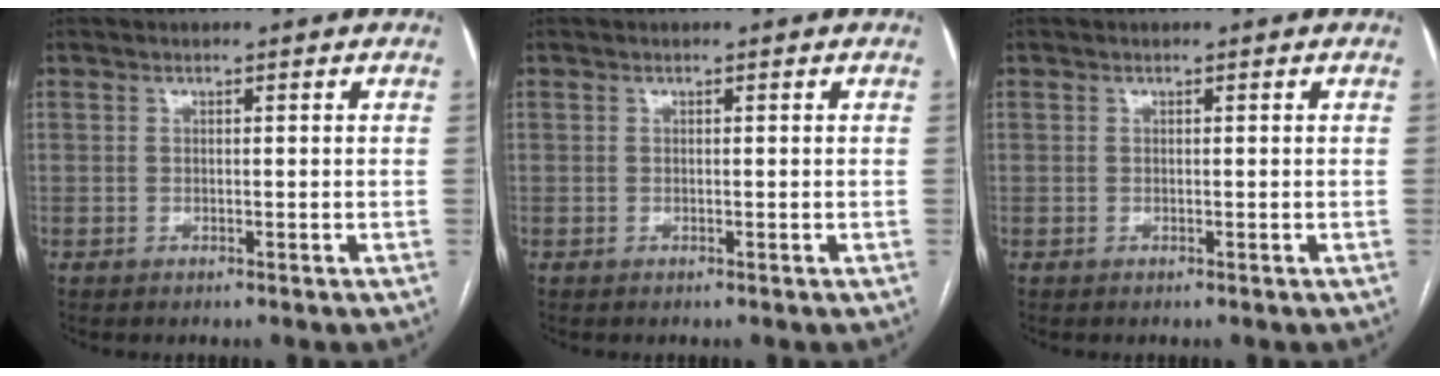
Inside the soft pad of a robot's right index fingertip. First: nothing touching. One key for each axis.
{"total": 0.0}
{"total": 0.0}